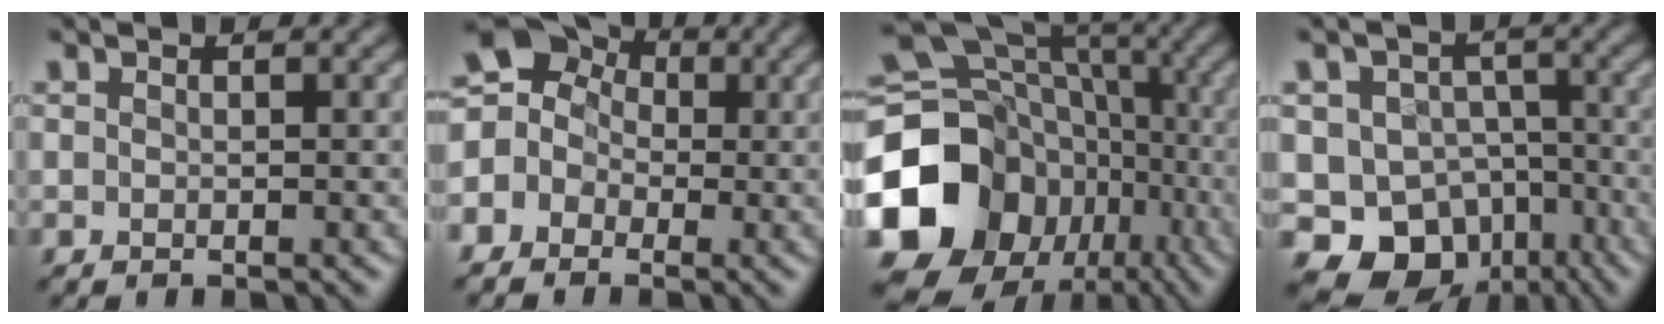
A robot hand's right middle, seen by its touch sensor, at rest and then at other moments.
{"total": 10.6, "force": [0.9, 9.7, 4.3], "torque": [-0.119, 0.045, -0.035]}
{"total": 21.3, "force": [-6.8, 18.2, 8.7], "torque": [-0.178, -0.027, -0.127]}
{"total": 9.6, "force": [-5.1, 7.5, 3.0], "torque": [-0.038, 0.006, -0.090]}